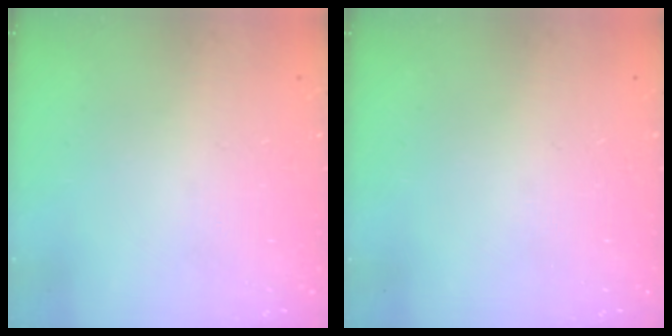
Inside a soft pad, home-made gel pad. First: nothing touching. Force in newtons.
{"total": 0.0}